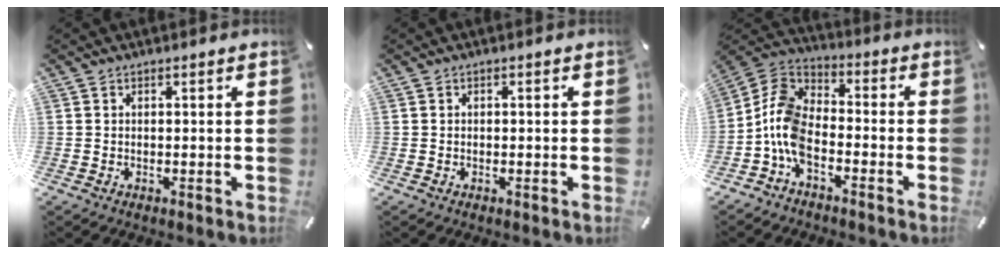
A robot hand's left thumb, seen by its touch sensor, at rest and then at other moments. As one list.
[{"total": 0.5, "force": [-0.1, 0.3, 0.4], "torque": [-0.007, 0.000, -0.003]}, {"total": 10.1, "force": [-5.0, 6.3, 6.1], "torque": [-0.151, 0.010, -0.101]}]